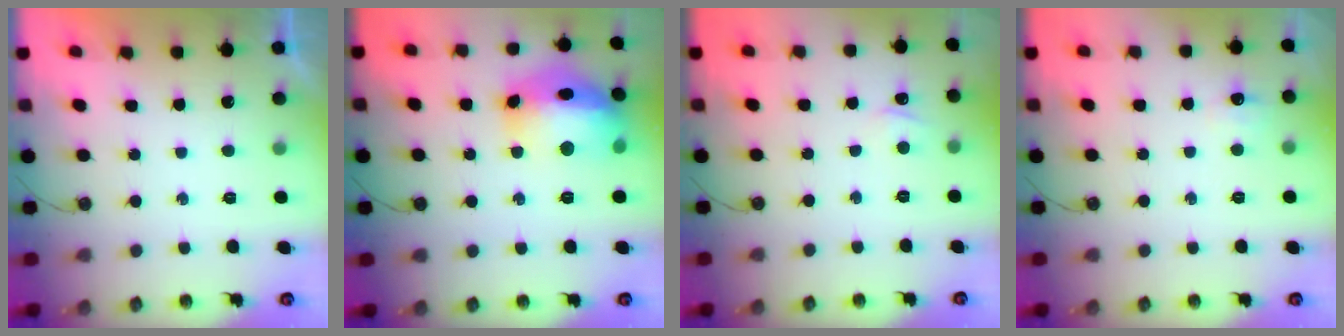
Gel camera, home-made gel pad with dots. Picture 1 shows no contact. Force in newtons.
{"total": 19.2, "press": 19.0, "slide": 2.5}
{"total": 2.4, "press": 2.4, "slide": 0.3}
{"total": 13.7, "press": 6.1, "slide": 12.2}